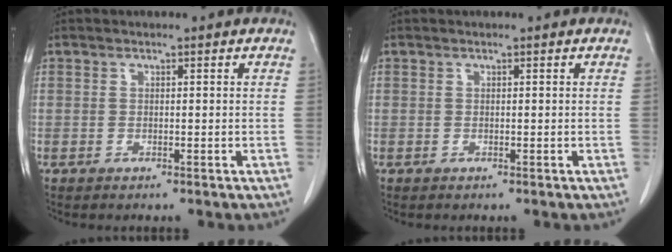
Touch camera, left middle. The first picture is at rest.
{"total": 0.0}